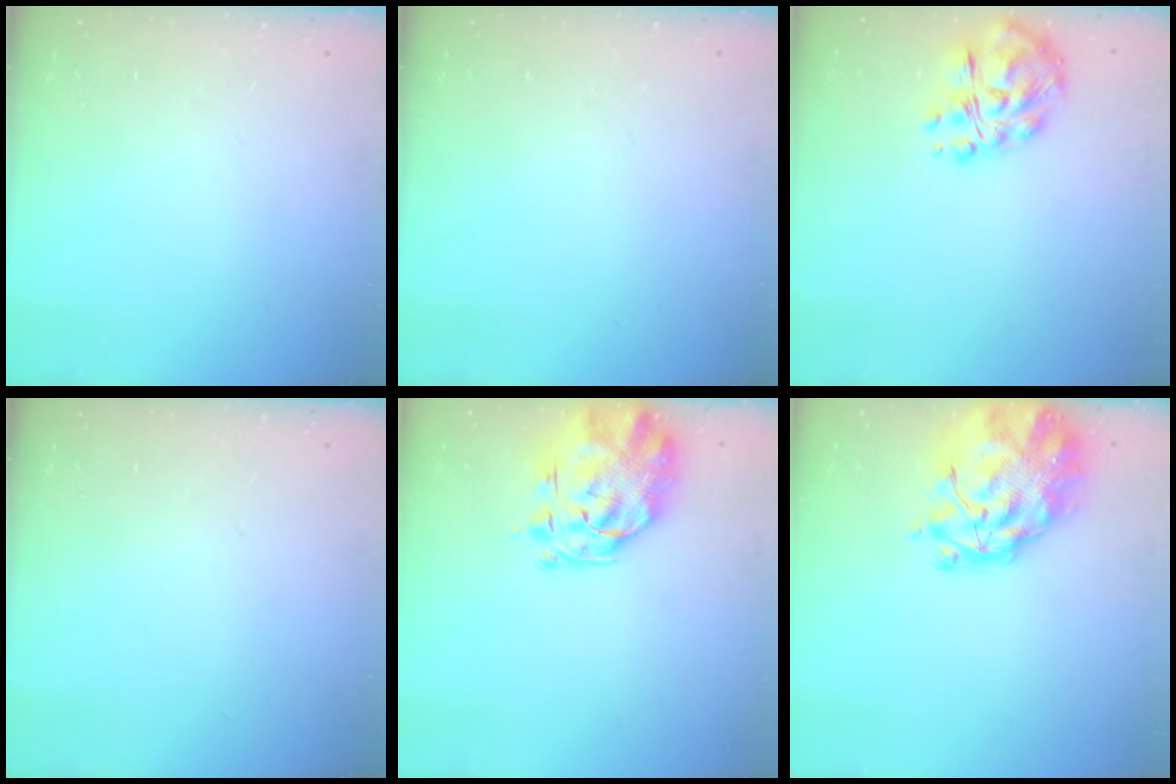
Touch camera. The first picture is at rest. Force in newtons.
{"total": 0.0}
{"total": 11.1, "press": 10.8, "slide": 2.5}
{"total": 0.0}
{"total": 2.5, "press": 2.3, "slide": 1.0}
{"total": 4.8, "press": 4.5, "slide": 1.7}